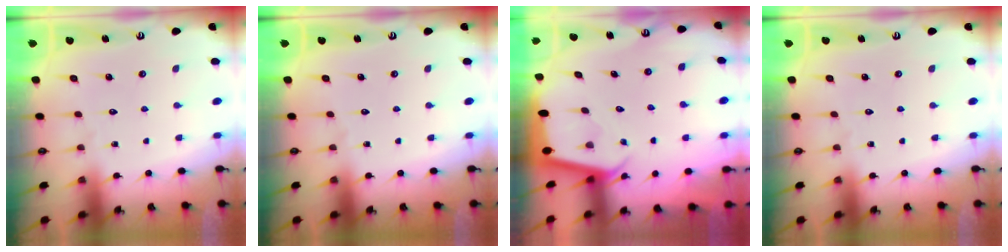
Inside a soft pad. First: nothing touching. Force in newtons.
{"total": 0.0}
{"total": 2.3, "press": 2.3, "slide": 0.4}
{"total": 0.0}